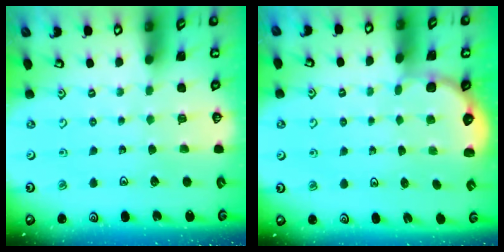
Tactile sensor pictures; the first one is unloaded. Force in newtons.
{"total": 2.2, "press": 1.1, "slide": 1.9}